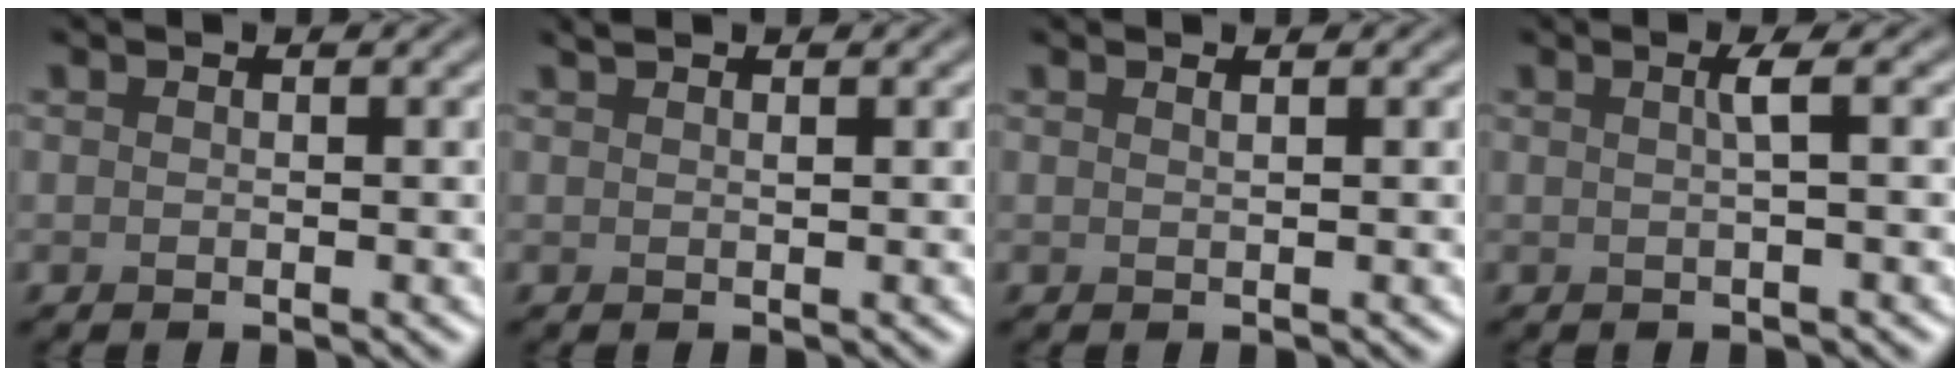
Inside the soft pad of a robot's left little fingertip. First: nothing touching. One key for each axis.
{"total": 0.8, "fx": 0.6, "fy": 0.1, "fz": 0.4, "tx": -0.006, "ty": 0.001, "tz": 0.012}
{"total": 0.5, "fx": 0.5, "fy": 0.2, "fz": 0.2, "tx": 0.003, "ty": -0.001, "tz": 0.005}
{"total": 1.5, "fx": 0.2, "fy": 0.3, "fz": 1.4, "tx": -0.024, "ty": 0.005, "tz": -0.002}